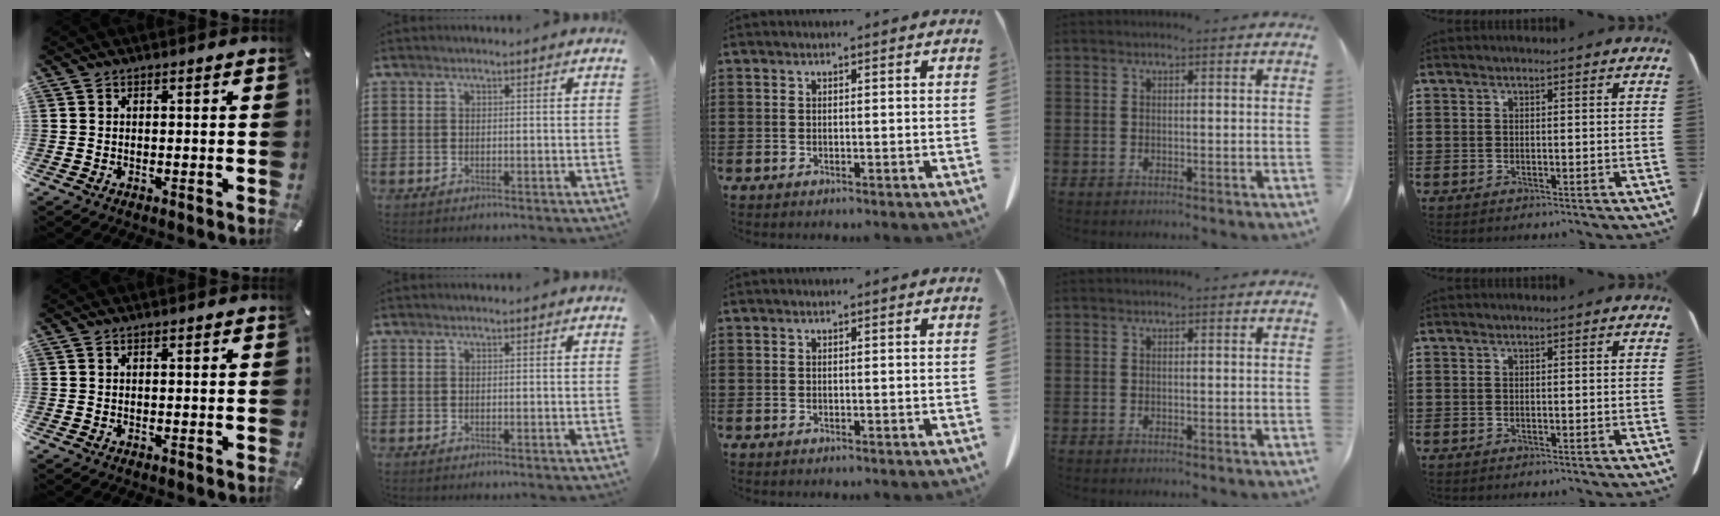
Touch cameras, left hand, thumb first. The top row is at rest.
{}